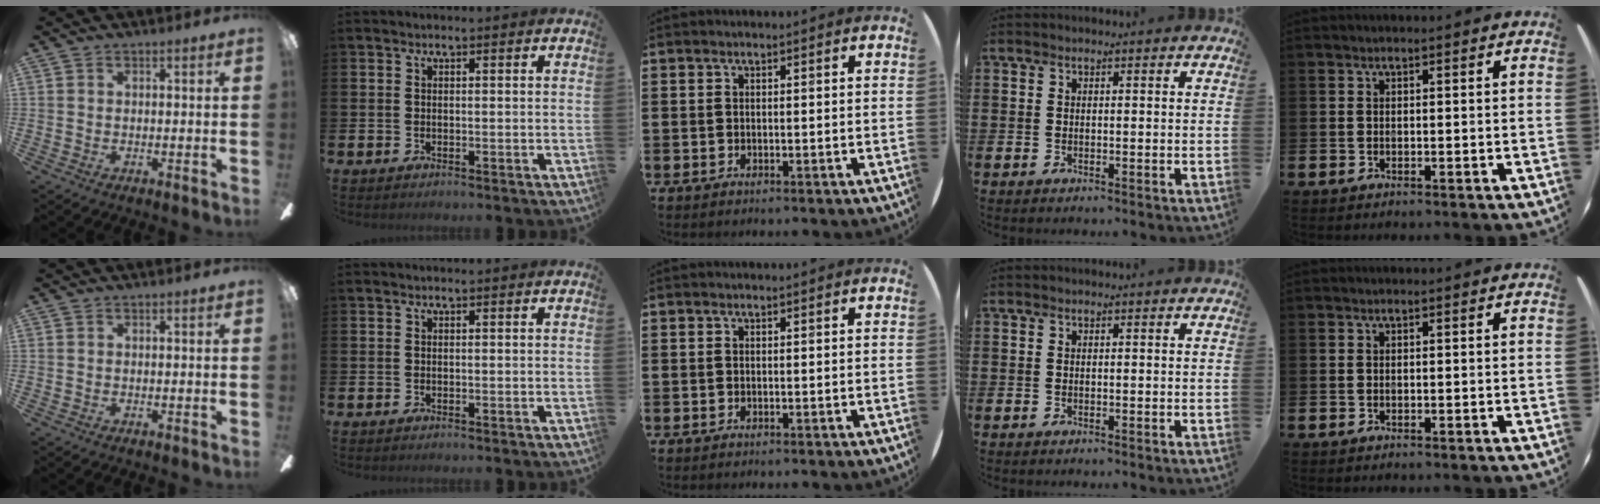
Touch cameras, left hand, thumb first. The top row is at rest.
{}